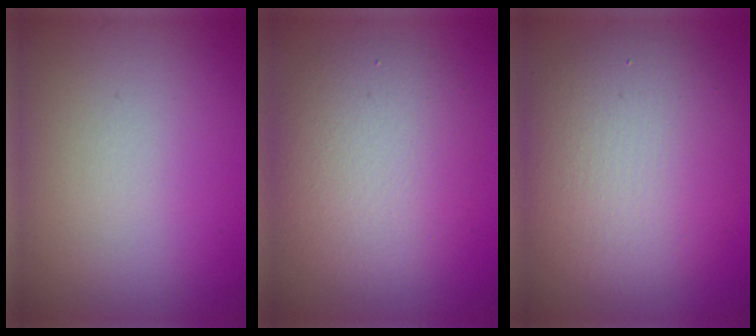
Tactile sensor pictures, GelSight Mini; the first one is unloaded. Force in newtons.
{"total": 5.2, "press": 5.2, "slide": 0.6}
{"total": 7.8, "press": 7.8, "slide": 0.3}